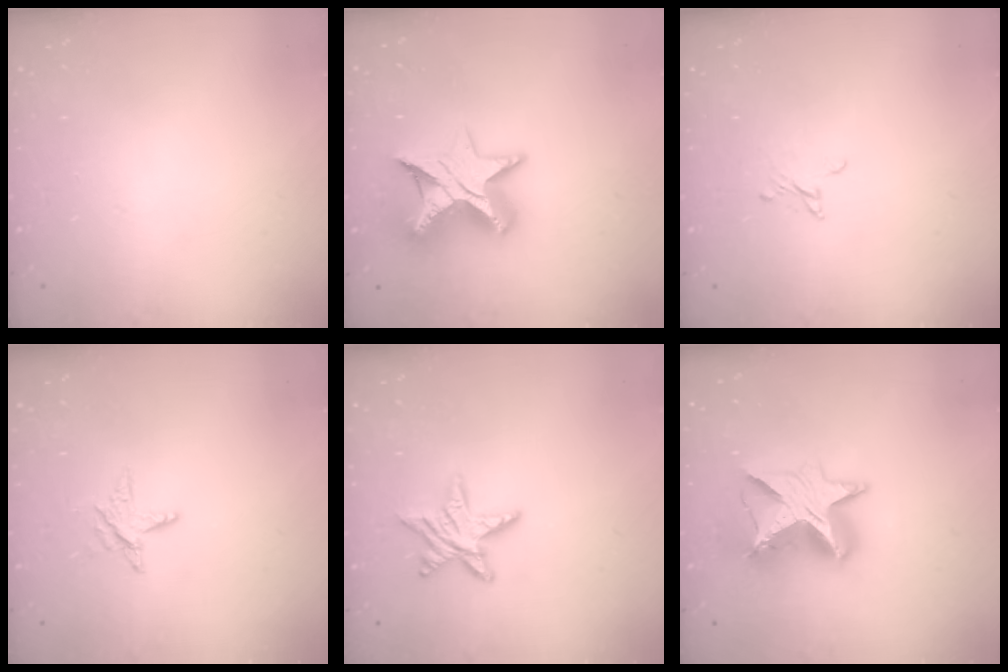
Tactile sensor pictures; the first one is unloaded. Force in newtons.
{"total": 12.9, "press": 12.9, "slide": 0.8}
{"total": 2.5, "press": 2.5, "slide": 0.2}
{"total": 5.5, "press": 5.5, "slide": 0.6}
{"total": 10.1, "press": 10.1, "slide": 0.5}
{"total": 13.8, "press": 13.7, "slide": 0.9}